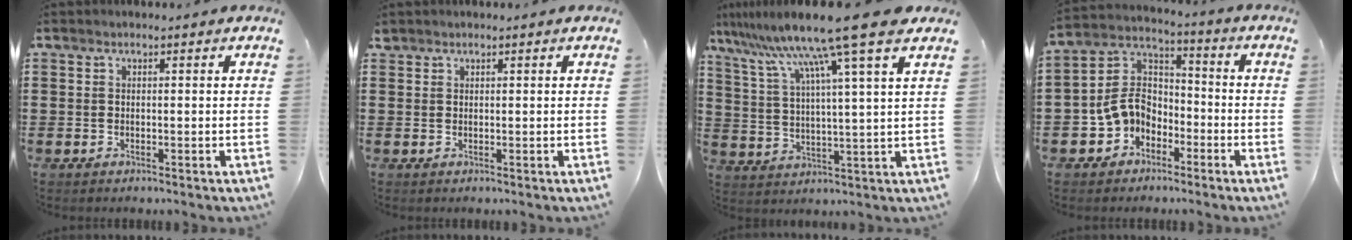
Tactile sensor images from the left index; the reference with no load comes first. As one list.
[{"total": 0.7, "force": [0.6, 0.4, 0.1], "torque": [-0.004, 0.002, 0.012]}, {"total": 13.5, "force": [9.9, -1.0, 9.2], "torque": [-0.202, -0.042, 0.156]}, {"total": 7.6, "force": [-2.8, 6.2, 3.4], "torque": [-0.100, 0.010, -0.061]}]